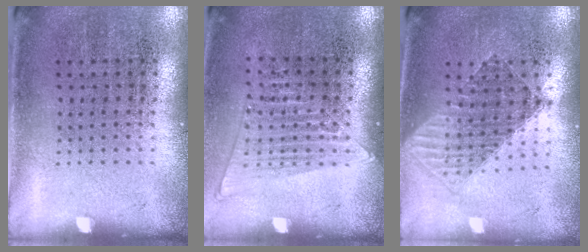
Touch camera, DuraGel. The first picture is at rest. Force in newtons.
{"total": 1.3, "press": 1.2, "slide": 0.6}
{"total": 1.5, "press": 1.3, "slide": 0.8}